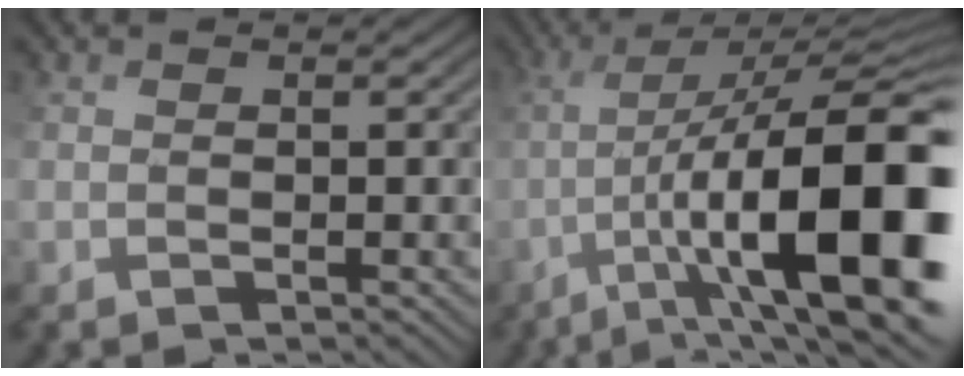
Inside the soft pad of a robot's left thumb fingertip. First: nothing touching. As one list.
[{"total": 17.7, "force": [-4.1, 6.1, 16.1], "torque": [-0.251, -0.016, -0.045]}]